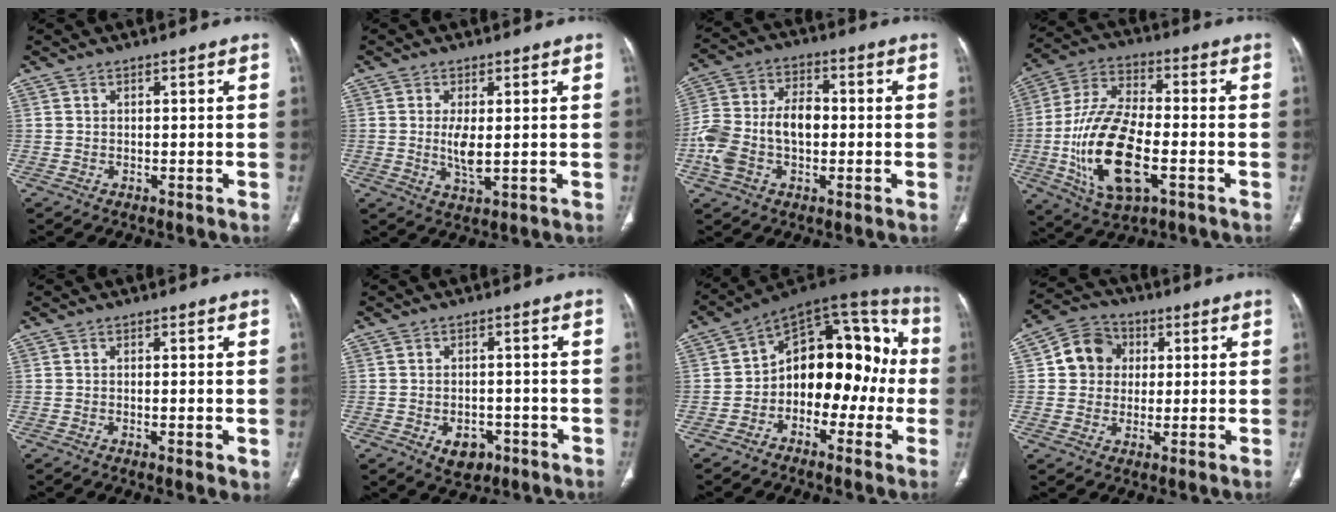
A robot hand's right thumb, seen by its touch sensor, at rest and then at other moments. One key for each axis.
{"total": 4.5, "fx": 0.2, "fy": 1.6, "fz": 4.2, "tx": -0.089, "ty": -0.013, "tz": 0.007}
{"total": 13.8, "fx": -1.8, "fy": 8.9, "fz": 10.4, "tx": -0.214, "ty": 0.036, "tz": -0.036}
{"total": 19.3, "fx": -4.9, "fy": 9.0, "fz": 16.5, "tx": -0.325, "ty": 0.015, "tz": -0.082}
{"total": 2.7, "fx": -0.4, "fy": 0.7, "fz": 2.6, "tx": -0.045, "ty": -0.009, "tz": -0.008}
{"total": 5.3, "fx": -2.4, "fy": 3.6, "fz": 3.0, "tx": -0.032, "ty": 0.012, "tz": -0.026}
{"total": 17.9, "fx": -2.2, "fy": 11.5, "fz": 13.5, "tx": -0.134, "ty": 0.065, "tz": -0.046}
{"total": 8.9, "fx": 1.6, "fy": 8.1, "fz": 3.5, "tx": -0.033, "ty": 0.007, "tz": 0.017}